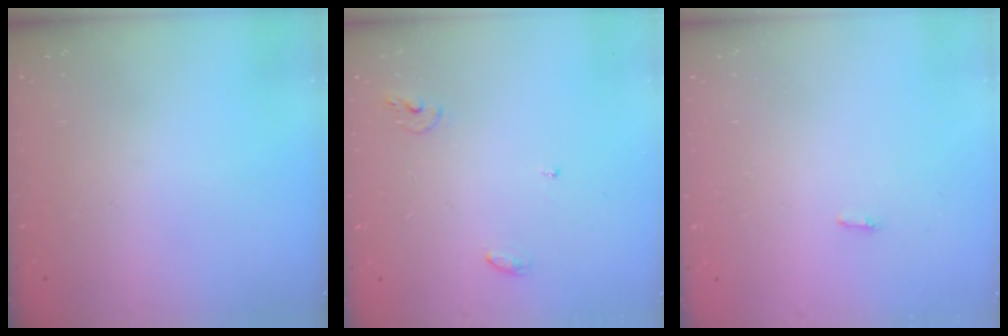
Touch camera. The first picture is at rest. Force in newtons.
{"total": 5.4, "press": 5.4, "slide": 0.2}
{"total": 2.8, "press": 1.8, "slide": 2.2}